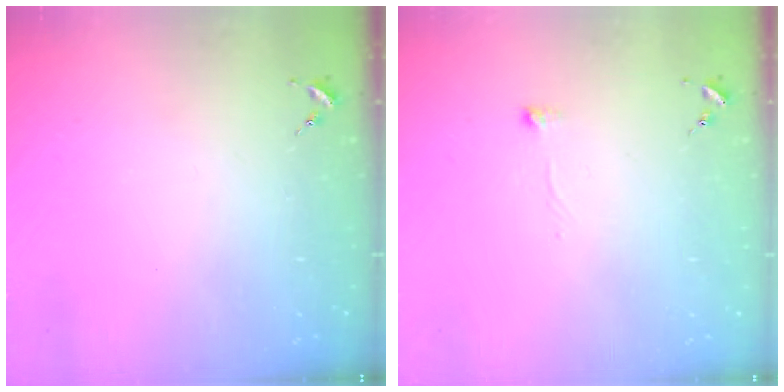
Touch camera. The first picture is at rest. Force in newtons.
{"total": 5.0, "press": 5.0, "slide": 0.3}